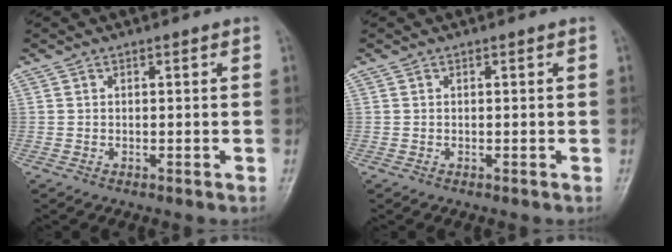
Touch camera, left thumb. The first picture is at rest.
{"total": 0.0}